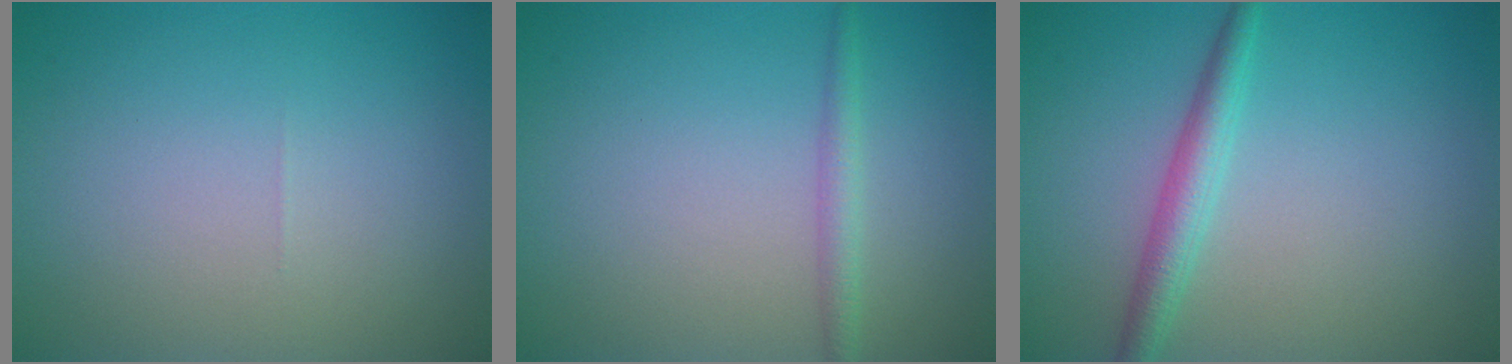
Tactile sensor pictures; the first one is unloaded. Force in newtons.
{"total": 1.6, "press": 1.6, "slide": 0.1}
{"total": 2.7, "press": 2.7, "slide": 0.1}